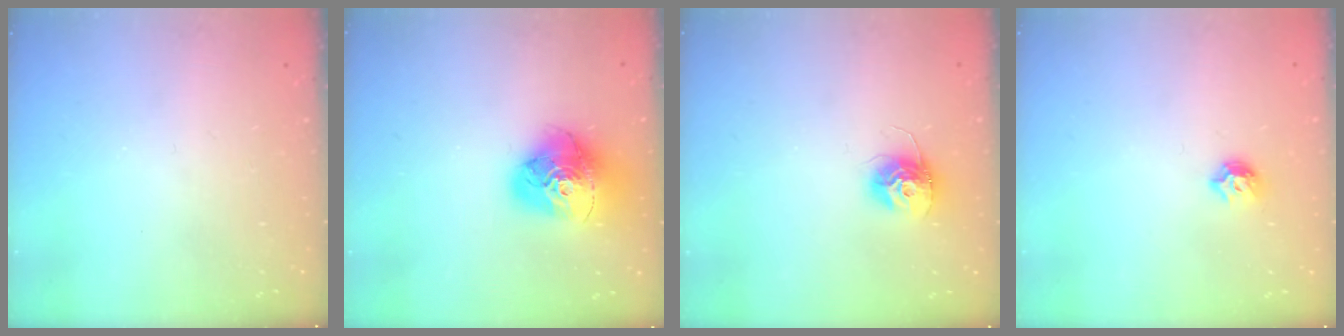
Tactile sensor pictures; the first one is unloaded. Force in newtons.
{"total": 17.2, "press": 17.1, "slide": 1.9}
{"total": 11.2, "press": 11.2, "slide": 0.7}
{"total": 6.6, "press": 6.5, "slide": 1.2}